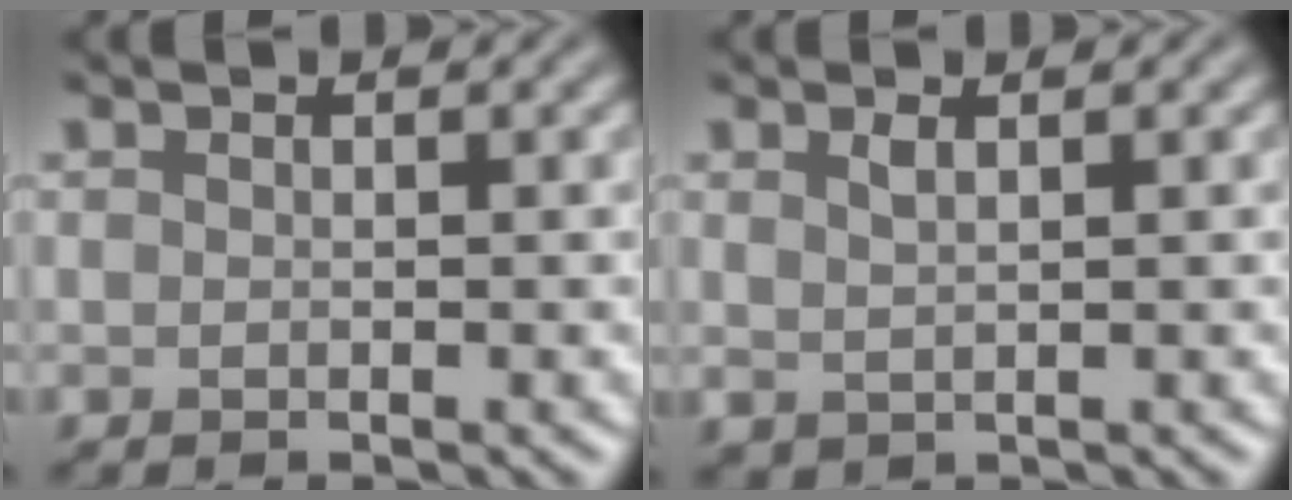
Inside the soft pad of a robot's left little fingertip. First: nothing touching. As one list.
[{"total": 1.2, "force": [0.7, 0.4, 0.9], "torque": [-0.021, 0.000, 0.016]}]